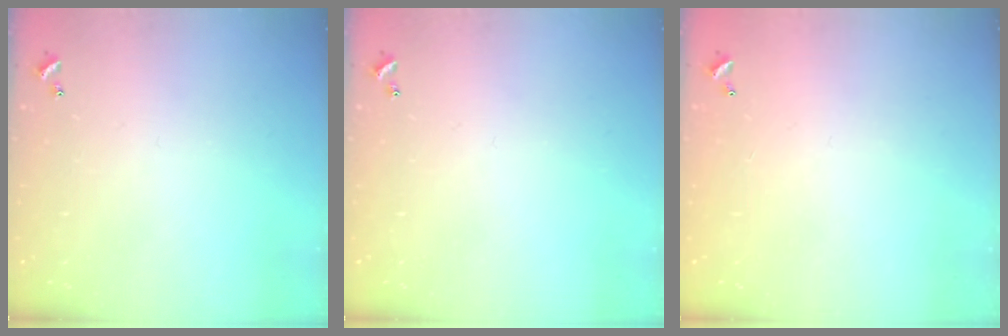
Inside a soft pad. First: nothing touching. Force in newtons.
{"total": 0.0}
{"total": 3.0, "press": 3.0, "slide": 0.1}